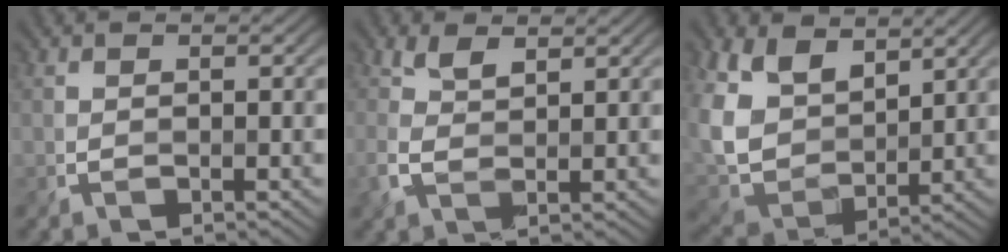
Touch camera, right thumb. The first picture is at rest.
{"total": 2.7, "force": [1.3, 1.2, 2.0], "torque": [-0.053, 0.003, 0.024]}
{"total": 10.6, "force": [4.9, 6.8, 6.5], "torque": [-0.182, 0.004, 0.092]}